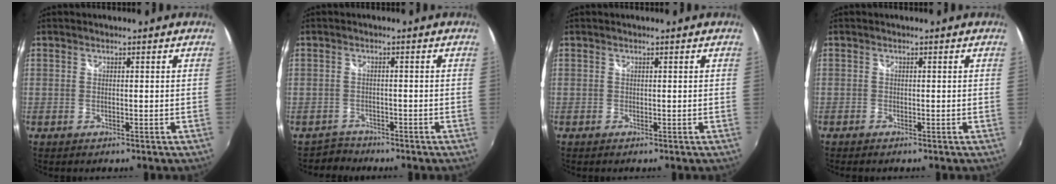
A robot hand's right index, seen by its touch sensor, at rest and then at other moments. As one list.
[{"total": 2.6, "force": [-2.0, 1.5, -0.8], "torque": [0.009, 0.011, -0.037]}, {"total": 0.0}, {"total": 0.6, "force": [-0.6, 0.2, 0.2], "torque": [-0.006, -0.001, -0.012]}]